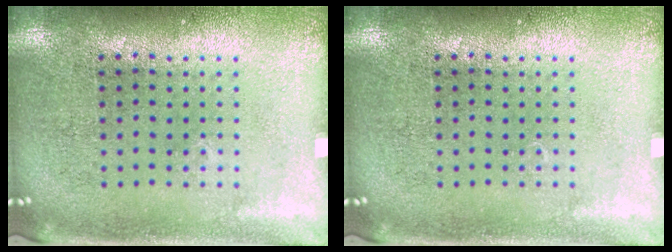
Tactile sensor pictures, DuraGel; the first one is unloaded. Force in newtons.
{"total": 0.0}